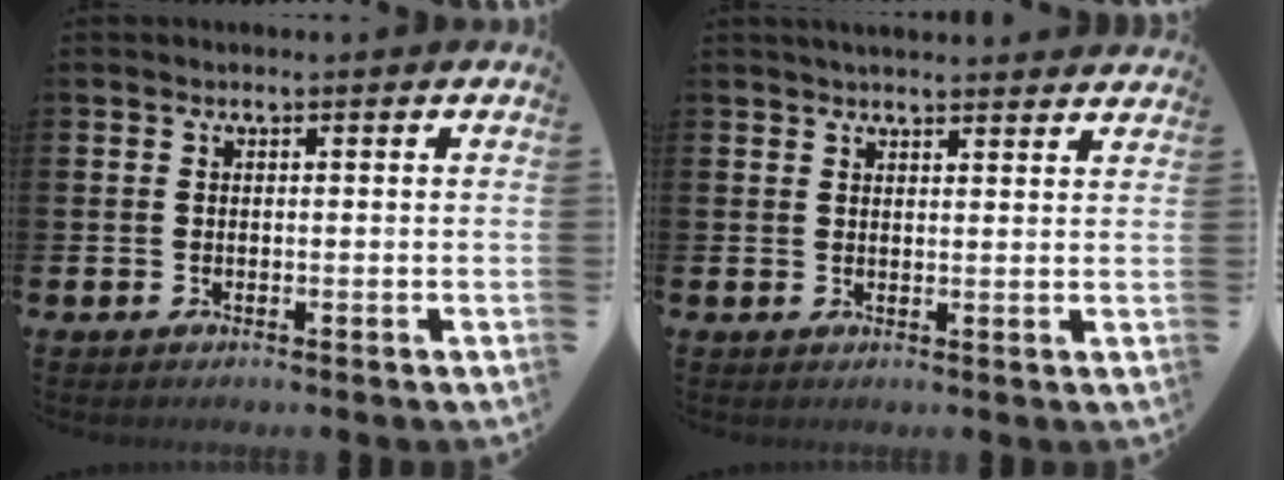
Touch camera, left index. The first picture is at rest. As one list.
[{"total": 2.9, "force": [2.9, 0.1, 0.2], "torque": [-0.006, -0.014, 0.053]}]